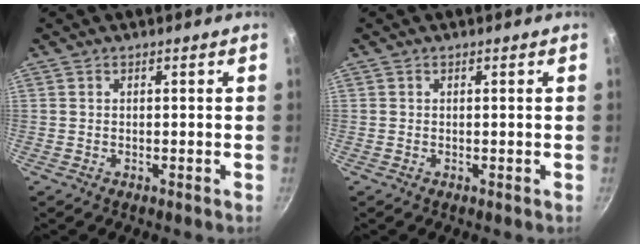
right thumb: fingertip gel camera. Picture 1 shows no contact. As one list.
[{"total": 0.0}]